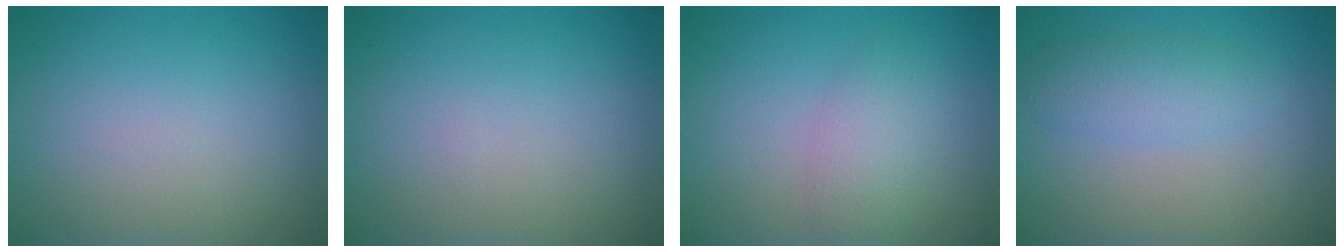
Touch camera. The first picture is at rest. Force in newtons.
{"total": 0.0}
{"total": 2.8, "press": 2.8, "slide": 0.1}
{"total": 2.4, "press": 2.4, "slide": 0.3}